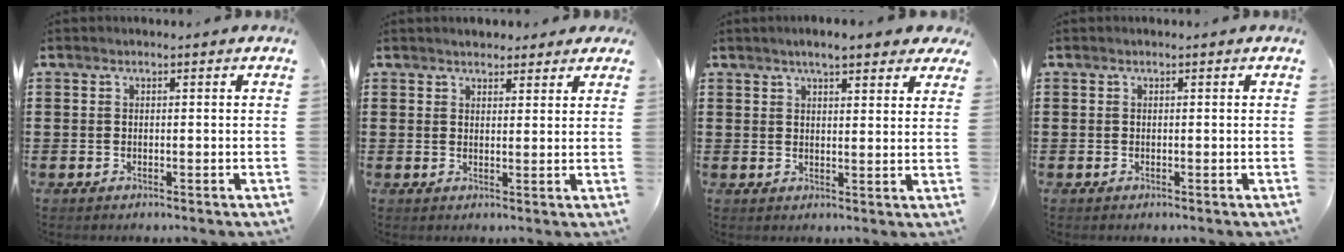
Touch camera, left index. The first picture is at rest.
{"total": 2.4, "force": [2.2, 0.8, 0.3], "torque": [-0.003, 0.001, 0.040]}
{"total": 4.7, "force": [3.9, 0.8, 2.6], "torque": [-0.053, -0.001, 0.067]}
{"total": 0.0}